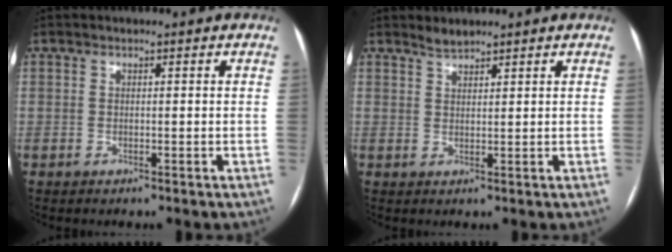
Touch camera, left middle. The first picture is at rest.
{"total": 1.7, "force": [1.6, 0.3, 0.4], "torque": [-0.010, 0.004, 0.034]}